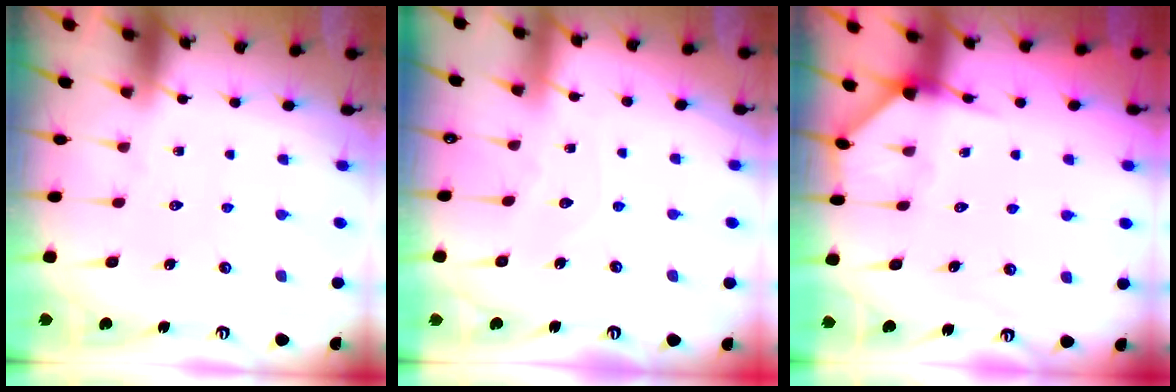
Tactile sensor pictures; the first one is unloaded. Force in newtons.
{"total": 4.2, "press": 4.2, "slide": 0.1}
{"total": 6.1, "press": 6.1, "slide": 0.2}